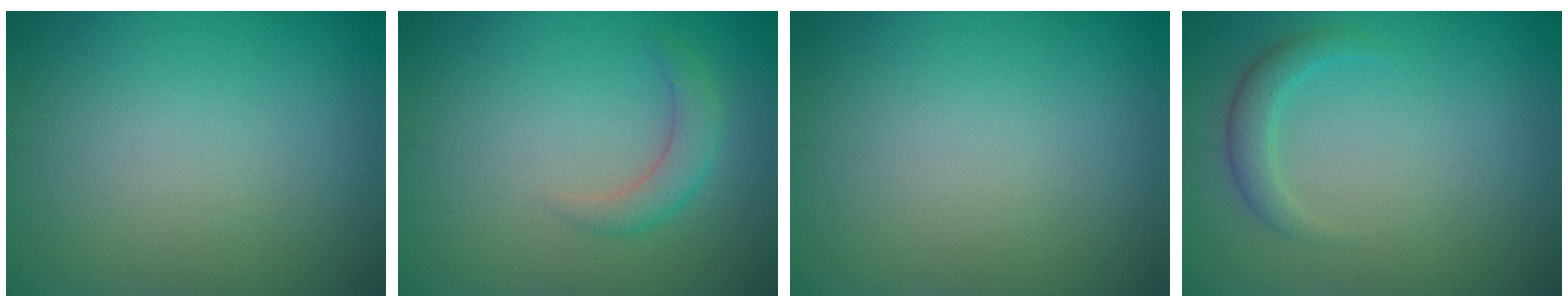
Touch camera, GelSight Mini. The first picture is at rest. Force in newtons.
{"total": 2.0, "press": 2.0, "slide": 0.1}
{"total": 0.0}
{"total": 1.8, "press": 1.8, "slide": 0.1}